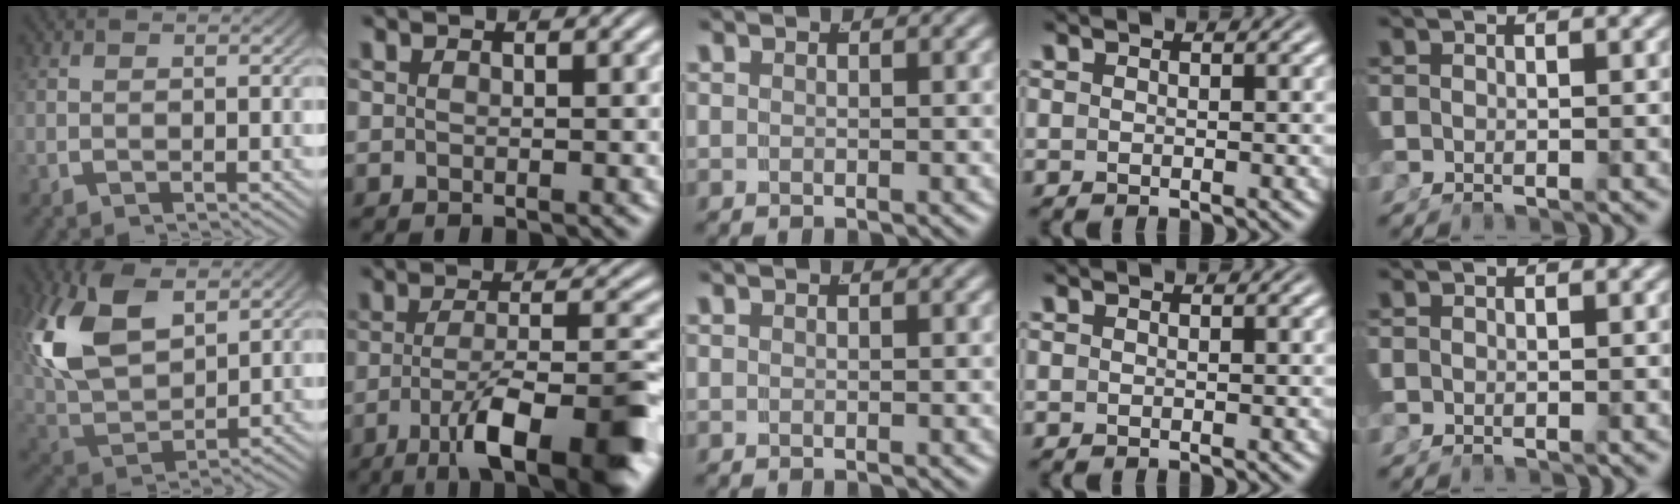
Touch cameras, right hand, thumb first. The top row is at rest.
{"thumb": {"total": 11.4, "force": [2.6, 7.4, 8.3], "torque": [-0.212, -0.025, 0.063]}, "index": {"total": 11.7, "force": [-5.2, 3.1, 9.9], "torque": [-0.142, -0.023, -0.068]}}